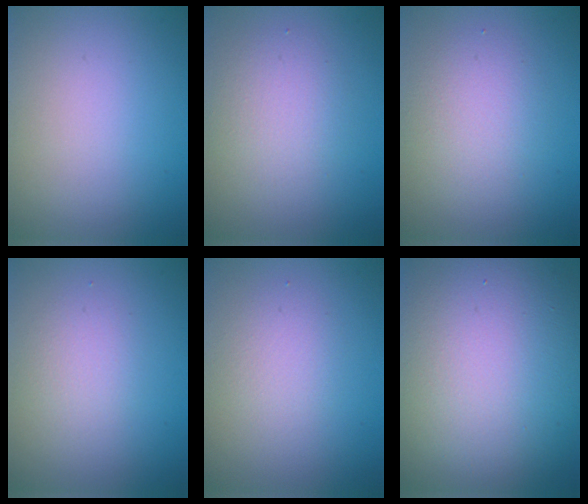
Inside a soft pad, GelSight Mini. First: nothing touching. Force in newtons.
{"total": 2.6, "press": 2.6, "slide": 0.1}
{"total": 3.0, "press": 3.0, "slide": 0.2}
{"total": 1.7, "press": 1.7, "slide": 0.1}
{"total": 2.0, "press": 1.9, "slide": 0.2}
{"total": 16.0, "press": 16.0, "slide": 1.3}